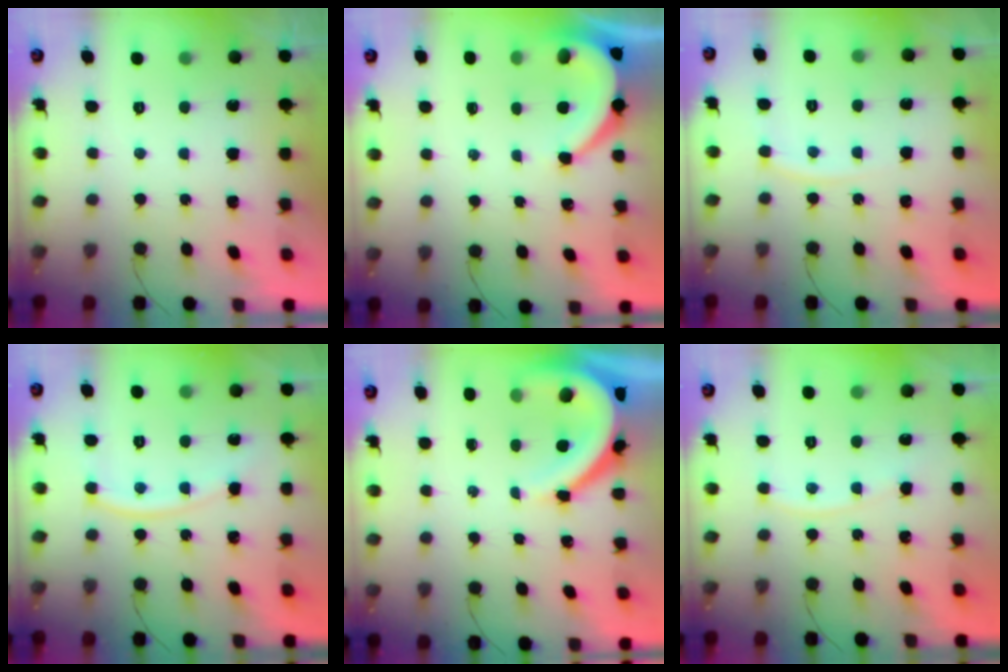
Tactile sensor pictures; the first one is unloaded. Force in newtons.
{"total": 5.3, "press": 5.2, "slide": 0.6}
{"total": 5.3, "press": 5.3, "slide": 0.6}
{"total": 9.8, "press": 9.7, "slide": 1.2}
{"total": 9.7, "press": 9.6, "slide": 1.0}
{"total": 3.1, "press": 3.0, "slide": 0.4}